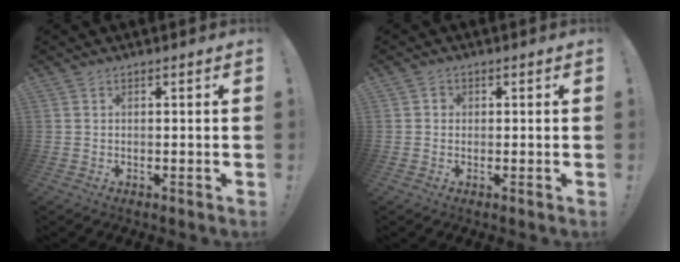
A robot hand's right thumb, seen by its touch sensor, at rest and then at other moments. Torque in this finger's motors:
{"motor_torque": [0.01, 0.21, 0.04, -0.17, 0.00]}